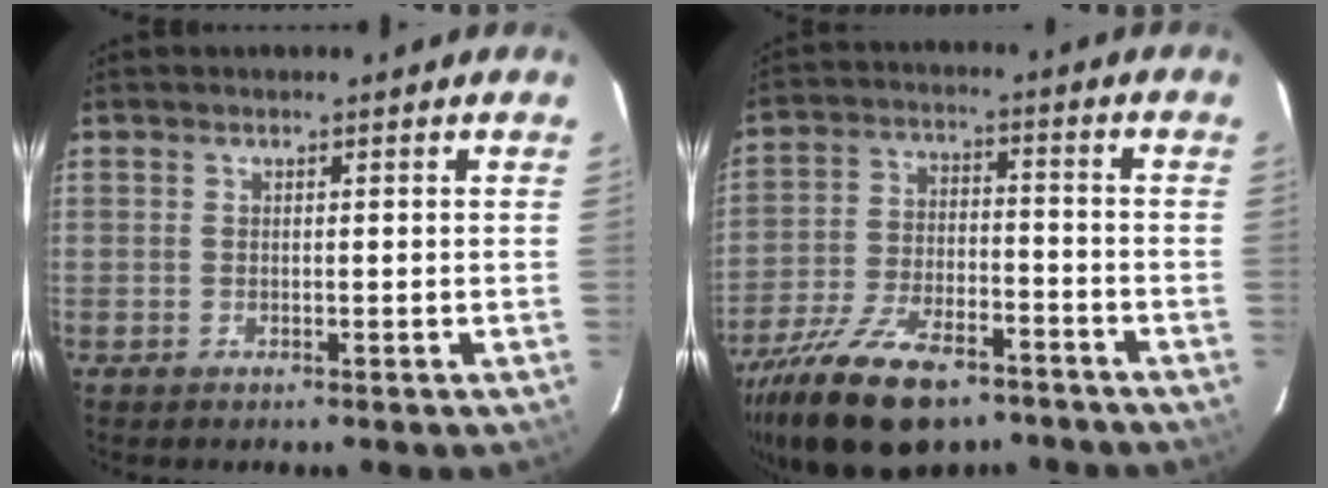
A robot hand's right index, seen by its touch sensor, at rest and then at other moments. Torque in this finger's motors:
{"motor_torque": [1.56, -0.58, 0.75, 0.21]}